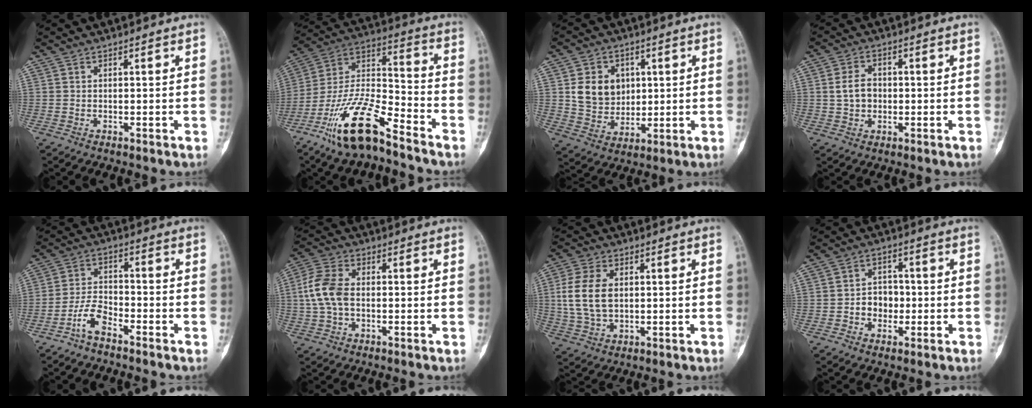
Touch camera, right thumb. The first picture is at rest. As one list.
[{"total": 17.4, "force": [-11.7, 5.1, 11.7], "torque": [-0.220, 0.075, -0.221]}, {"total": 10.2, "force": [2.3, 8.4, 5.2], "torque": [-0.050, -0.011, 0.049]}, {"total": 5.0, "force": [0.1, 3.9, 3.2], "torque": [-0.051, 0.009, 0.000]}, {"total": 5.8, "force": [-4.0, 2.4, 3.4], "torque": [-0.068, 0.031, -0.083]}, {"total": 8.8, "force": [0.0, 5.7, 6.7], "torque": [-0.147, 0.018, -0.006]}, {"total": 10.2, "force": [1.1, 6.6, 7.6], "torque": [-0.160, 0.002, 0.028]}, {"total": 5.6, "force": [-1.0, 4.6, 3.0], "torque": [-0.017, 0.016, -0.022]}]